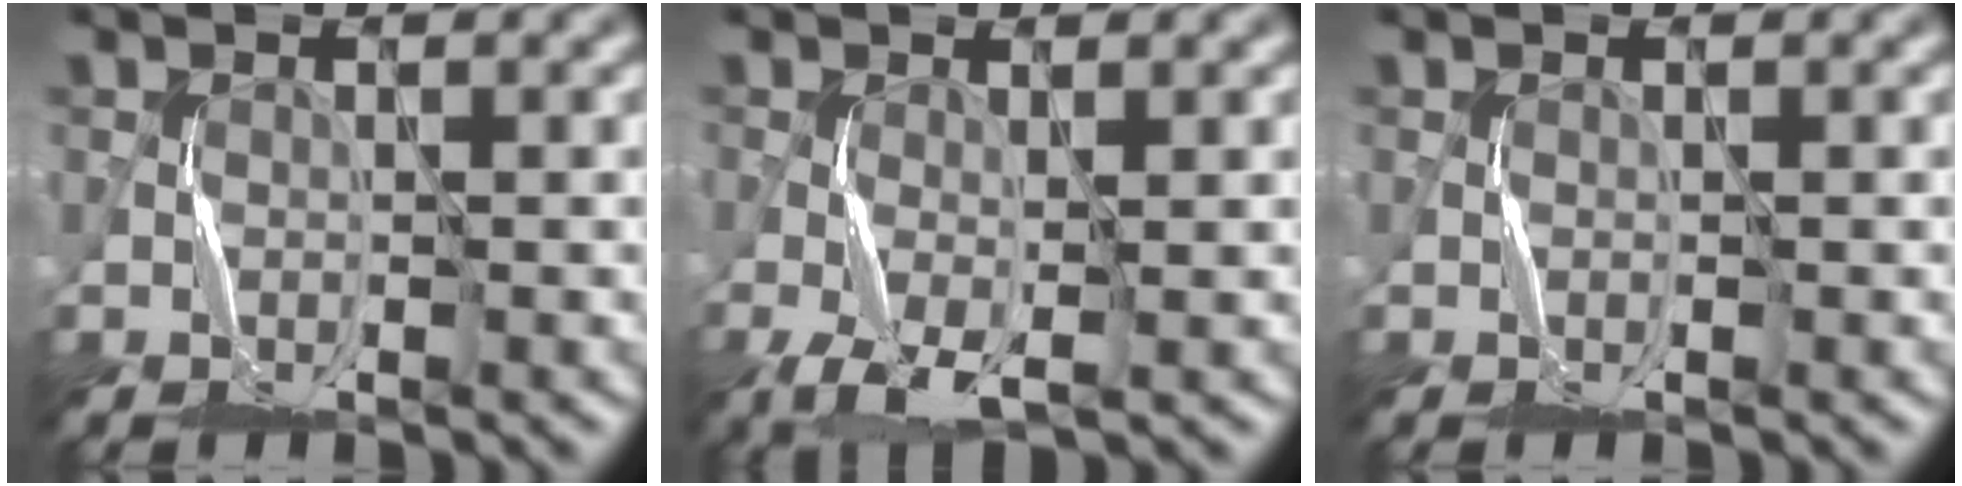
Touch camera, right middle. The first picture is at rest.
{"total": 3.8, "force": [-1.4, 1.4, 3.2], "torque": [-0.078, -0.004, -0.028]}
{"total": 0.0}